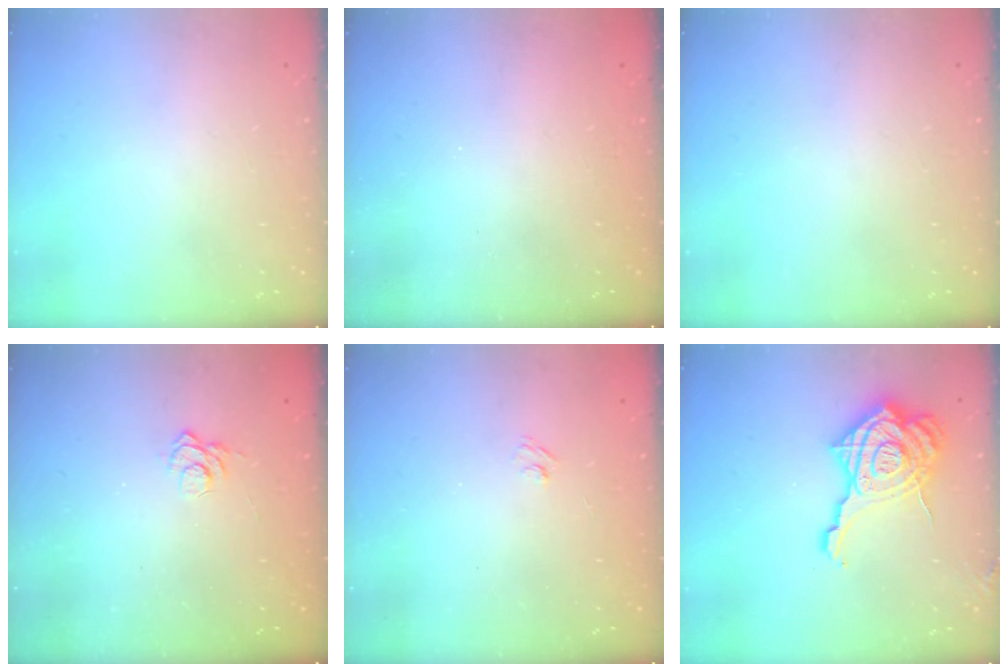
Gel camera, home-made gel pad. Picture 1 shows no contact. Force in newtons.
{"total": 2.4, "press": 2.2, "slide": 0.8}
{"total": 0.0}
{"total": 2.8, "press": 2.4, "slide": 1.4}
{"total": 2.2, "press": 2.0, "slide": 1.0}
{"total": 23.7, "press": 23.6, "slide": 2.4}